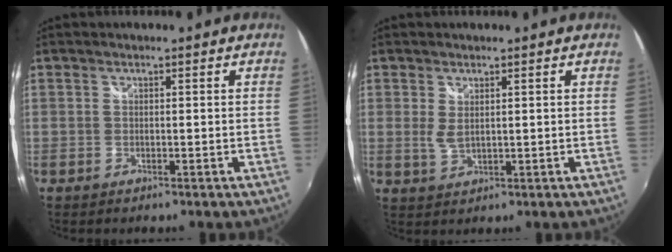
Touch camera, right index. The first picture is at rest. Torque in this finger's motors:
{"motor_torque": [0.51, 0.34, 0.07, 0.04]}